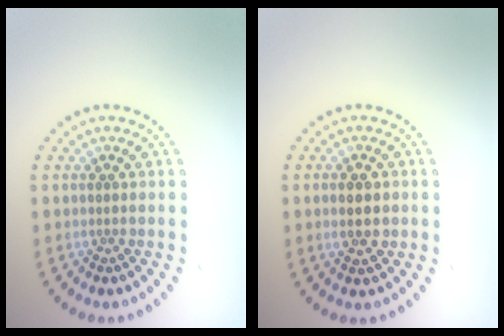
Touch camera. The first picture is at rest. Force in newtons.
{"total": 2.4, "press": 2.4, "slide": 0.1}